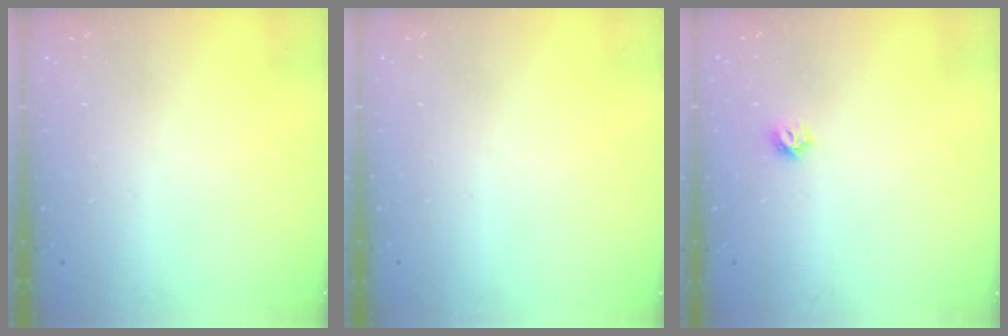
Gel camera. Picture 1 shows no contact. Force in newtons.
{"total": 0.0}
{"total": 4.8, "press": 4.8, "slide": 0.6}